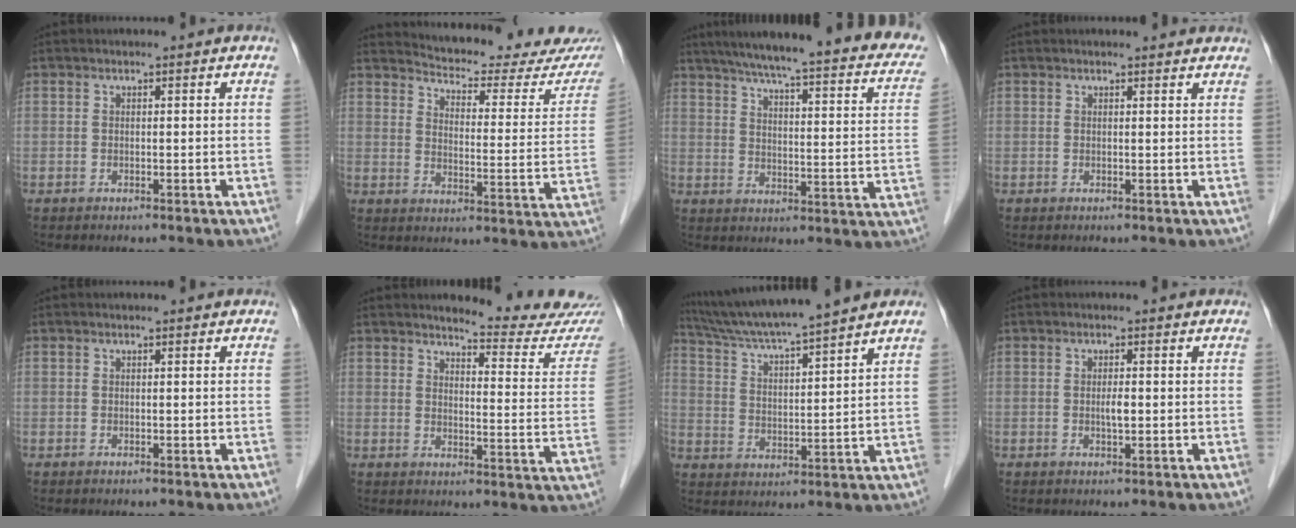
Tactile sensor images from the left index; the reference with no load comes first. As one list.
[{"total": 20.4, "force": [19.5, 2.6, 5.6], "torque": [-0.071, -0.075, 0.226]}, {"total": 28.9, "force": [24.0, 3.8, 15.6], "torque": [-0.221, -0.029, 0.289]}, {"total": 3.4, "force": [3.3, 0.5, 0.7], "torque": [-0.011, 0.008, 0.028]}, {"total": 0.0}, {"total": 13.7, "force": [13.4, 0.0, 2.8], "torque": [-0.028, -0.090, 0.140]}, {"total": 13.8, "force": [12.2, -1.2, 6.4], "torque": [-0.118, 0.017, 0.199]}, {"total": 1.5, "force": [-0.1, 0.3, 1.5], "torque": [-0.027, 0.000, -0.002]}]